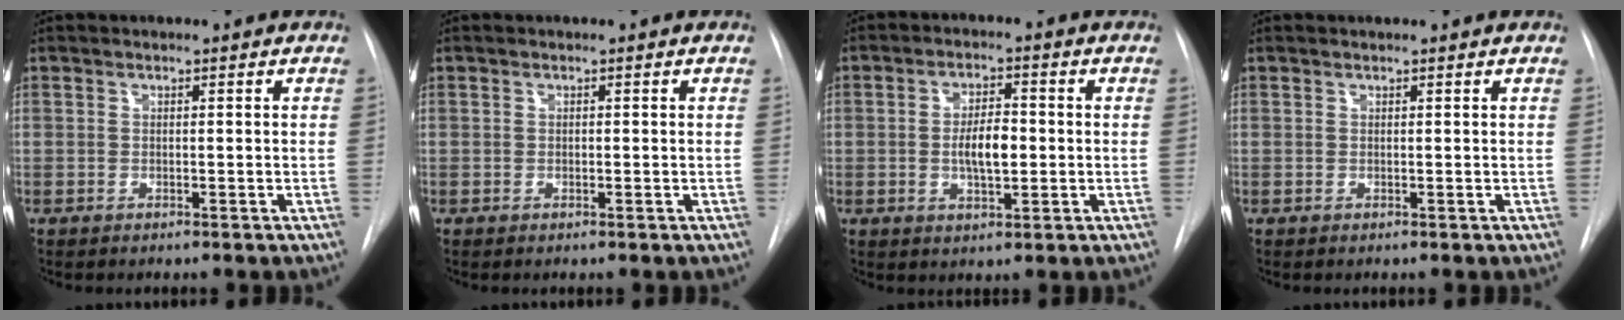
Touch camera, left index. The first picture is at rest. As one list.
[{"total": 0.0}, {"total": 5.6, "force": [-0.6, 2.1, 5.2], "torque": [-0.093, 0.002, -0.008]}, {"total": 0.8, "force": [0.8, 0.0, 0.3], "torque": [-0.009, 0.010, 0.011]}]